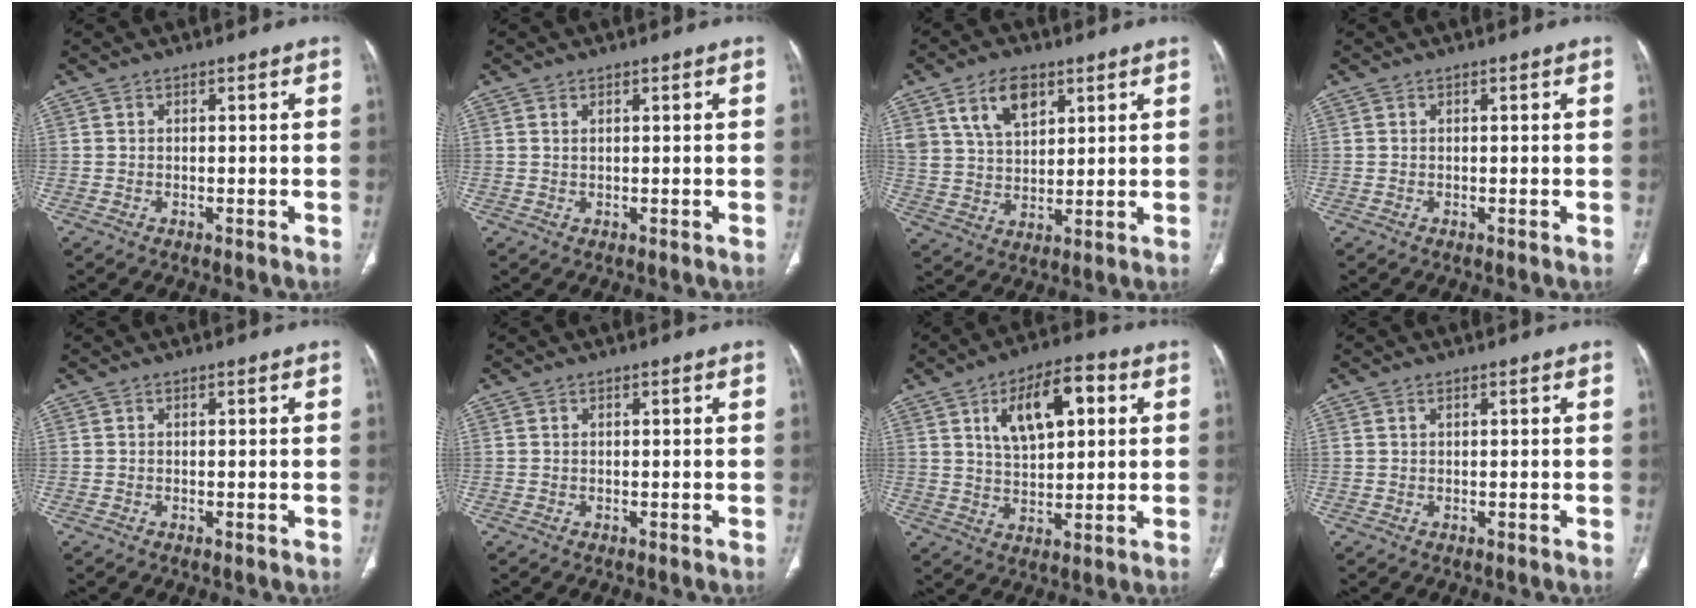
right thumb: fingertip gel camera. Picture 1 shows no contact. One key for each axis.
{"total": 0.8, "fx": 0.5, "fy": 0.2, "fz": 0.5, "tx": -0.013, "ty": 0.001, "tz": 0.012}
{"total": 10.0, "fx": 5.3, "fy": 5.9, "fz": 6.2, "tx": -0.096, "ty": -0.021, "tz": 0.106}
{"total": 0.0}
{"total": 0.0}
{"total": 0.0}
{"total": 12.8, "fx": 4.3, "fy": 6.3, "fz": 10.3, "tx": -0.145, "ty": 0.001, "tz": 0.069}
{"total": 0.6, "fx": 0.4, "fy": 0.3, "fz": 0.4, "tx": -0.009, "ty": 0.002, "tz": 0.009}